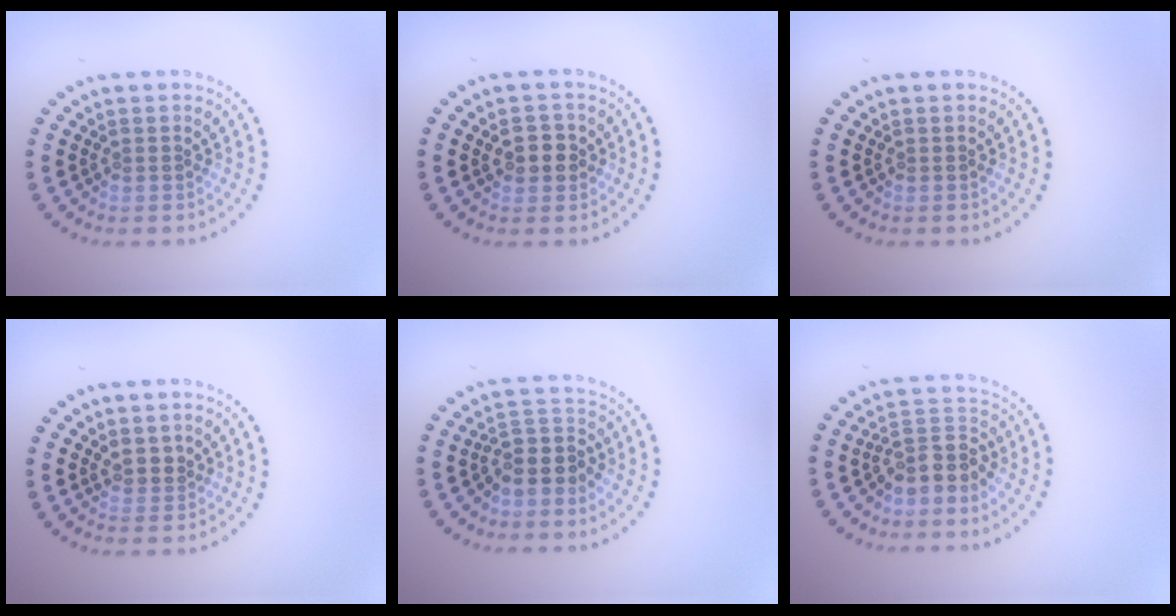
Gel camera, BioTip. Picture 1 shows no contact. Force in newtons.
{"total": 2.4, "press": 2.4, "slide": 0.4}
{"total": 0.0}
{"total": 1.4, "press": 1.1, "slide": 0.9}
{"total": 2.9, "press": 2.3, "slide": 1.7}
{"total": 3.2, "press": 2.6, "slide": 1.8}